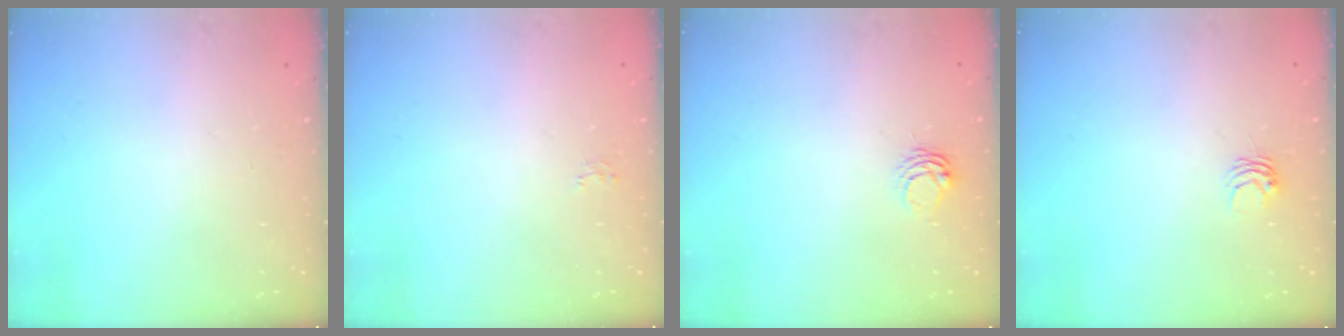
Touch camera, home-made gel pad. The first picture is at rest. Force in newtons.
{"total": 2.6, "press": 2.6, "slide": 0.2}
{"total": 4.5, "press": 4.5, "slide": 0.5}
{"total": 3.2, "press": 3.2, "slide": 0.3}